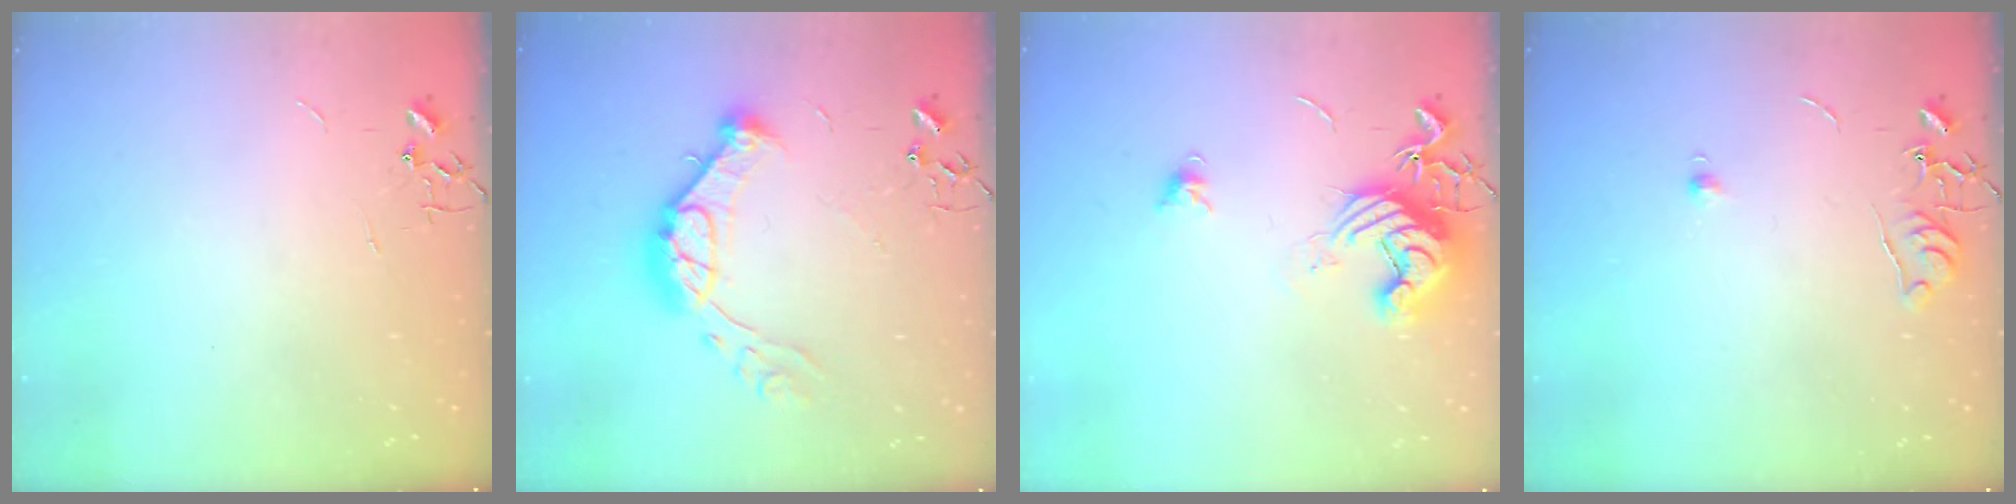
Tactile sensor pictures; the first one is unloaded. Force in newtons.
{"total": 15.1, "press": 15.0, "slide": 1.0}
{"total": 13.5, "press": 13.5, "slide": 1.1}
{"total": 6.2, "press": 6.1, "slide": 0.7}